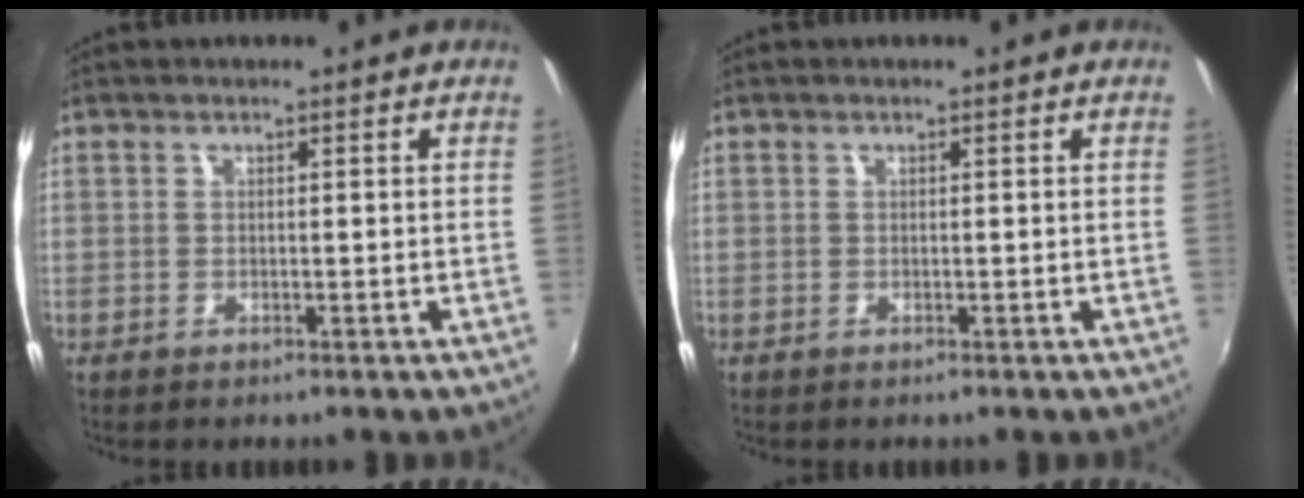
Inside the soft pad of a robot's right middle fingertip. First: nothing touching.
{"total": 0.0}